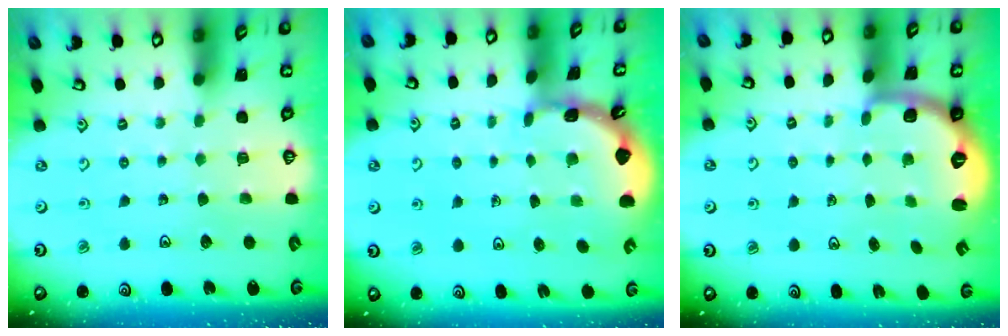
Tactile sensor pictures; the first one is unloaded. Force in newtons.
{"total": 1.8, "press": 1.8, "slide": 0.1}
{"total": 2.7, "press": 1.6, "slide": 2.1}